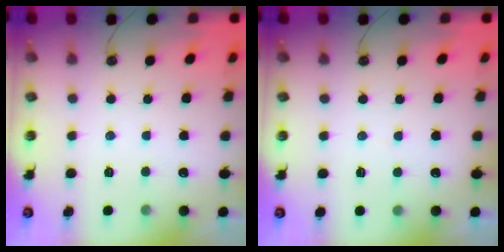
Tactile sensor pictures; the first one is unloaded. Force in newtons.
{"total": 1.4, "press": 1.4, "slide": 0.1}